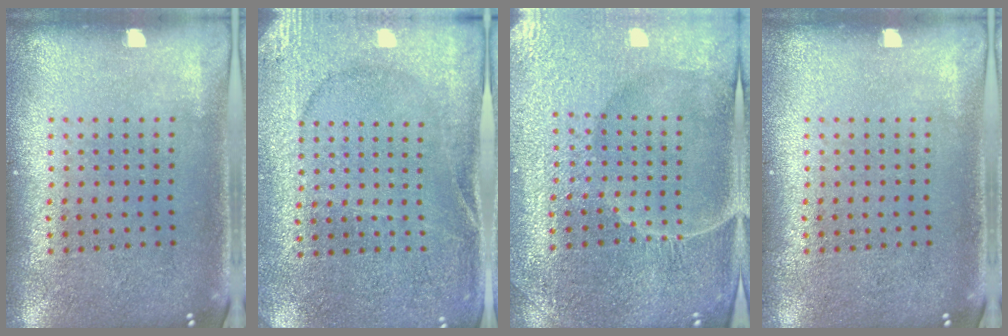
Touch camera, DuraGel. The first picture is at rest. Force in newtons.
{"total": 2.7, "press": 2.7, "slide": 0.2}
{"total": 4.4, "press": 4.3, "slide": 1.2}
{"total": 0.0}